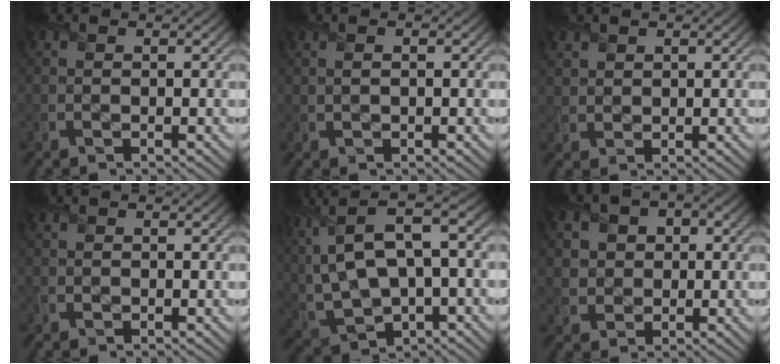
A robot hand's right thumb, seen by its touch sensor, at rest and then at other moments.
{"total": 0.9, "force": [0.3, 0.1, 0.8], "torque": [-0.016, 0.002, 0.007]}
{"total": 2.1, "force": [1.5, 1.4, 0.4], "torque": [-0.015, -0.001, 0.036]}
{"total": 0.0}
{"total": 15.7, "force": [5.6, 7.4, 12.7], "torque": [-0.311, 0.018, 0.118]}
{"total": 6.2, "force": [1.8, 5.1, 2.9], "torque": [-0.080, 0.010, 0.027]}